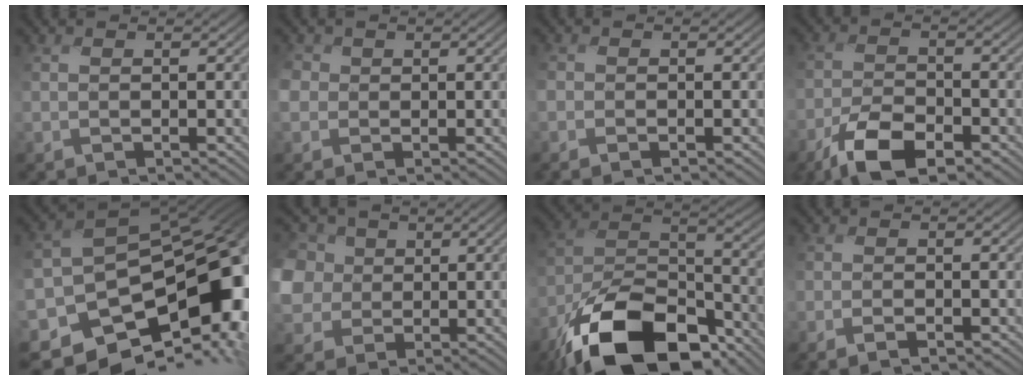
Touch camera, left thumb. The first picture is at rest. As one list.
[{"total": 3.9, "force": [-0.3, 3.7, 1.1], "torque": [-0.051, -0.004, -0.024]}, {"total": 0.7, "force": [-0.5, 0.4, 0.1], "torque": [-0.003, 0.001, -0.016]}, {"total": 7.3, "force": [-4.8, 2.8, 4.7], "torque": [-0.086, 0.001, -0.101]}, {"total": 15.5, "force": [-6.6, 10.8, 8.9], "torque": [-0.158, -0.014, -0.077]}, {"total": 8.4, "force": [0.4, 7.5, 3.7], "torque": [-0.145, -0.012, -0.008]}, {"total": 17.7, "force": [-12.0, 8.1, 10.2], "torque": [-0.208, -0.036, -0.199]}, {"total": 1.0, "force": [-0.8, -0.3, 0.4], "torque": [-0.004, 0.007, -0.021]}]